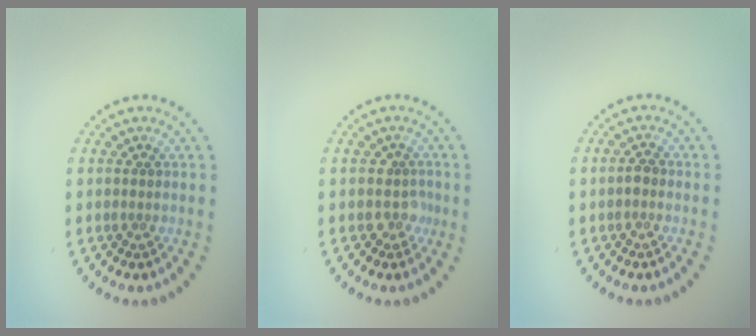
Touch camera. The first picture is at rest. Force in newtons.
{"total": 1.6, "press": 1.3, "slide": 1.0}
{"total": 0.8, "press": 0.8, "slide": 0.2}